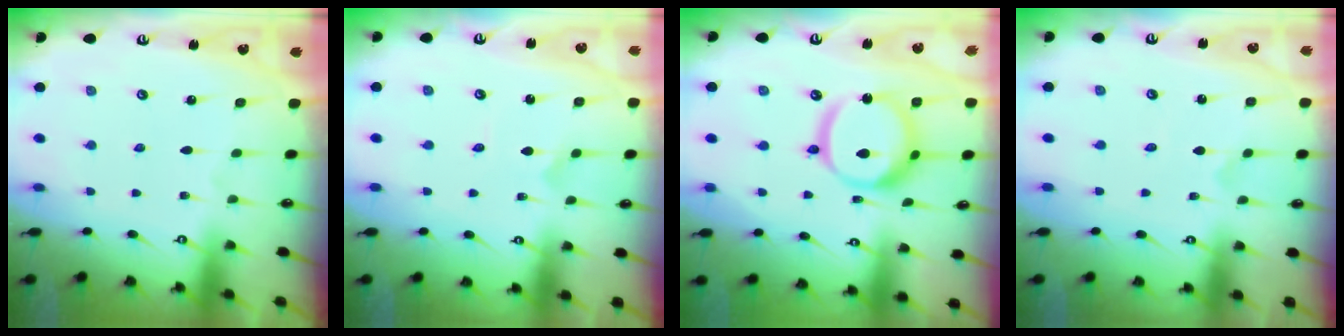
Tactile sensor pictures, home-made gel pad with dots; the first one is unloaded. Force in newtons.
{"total": 1.2, "press": 1.2, "slide": 0.1}
{"total": 15.1, "press": 15.0, "slide": 1.7}
{"total": 0.0}